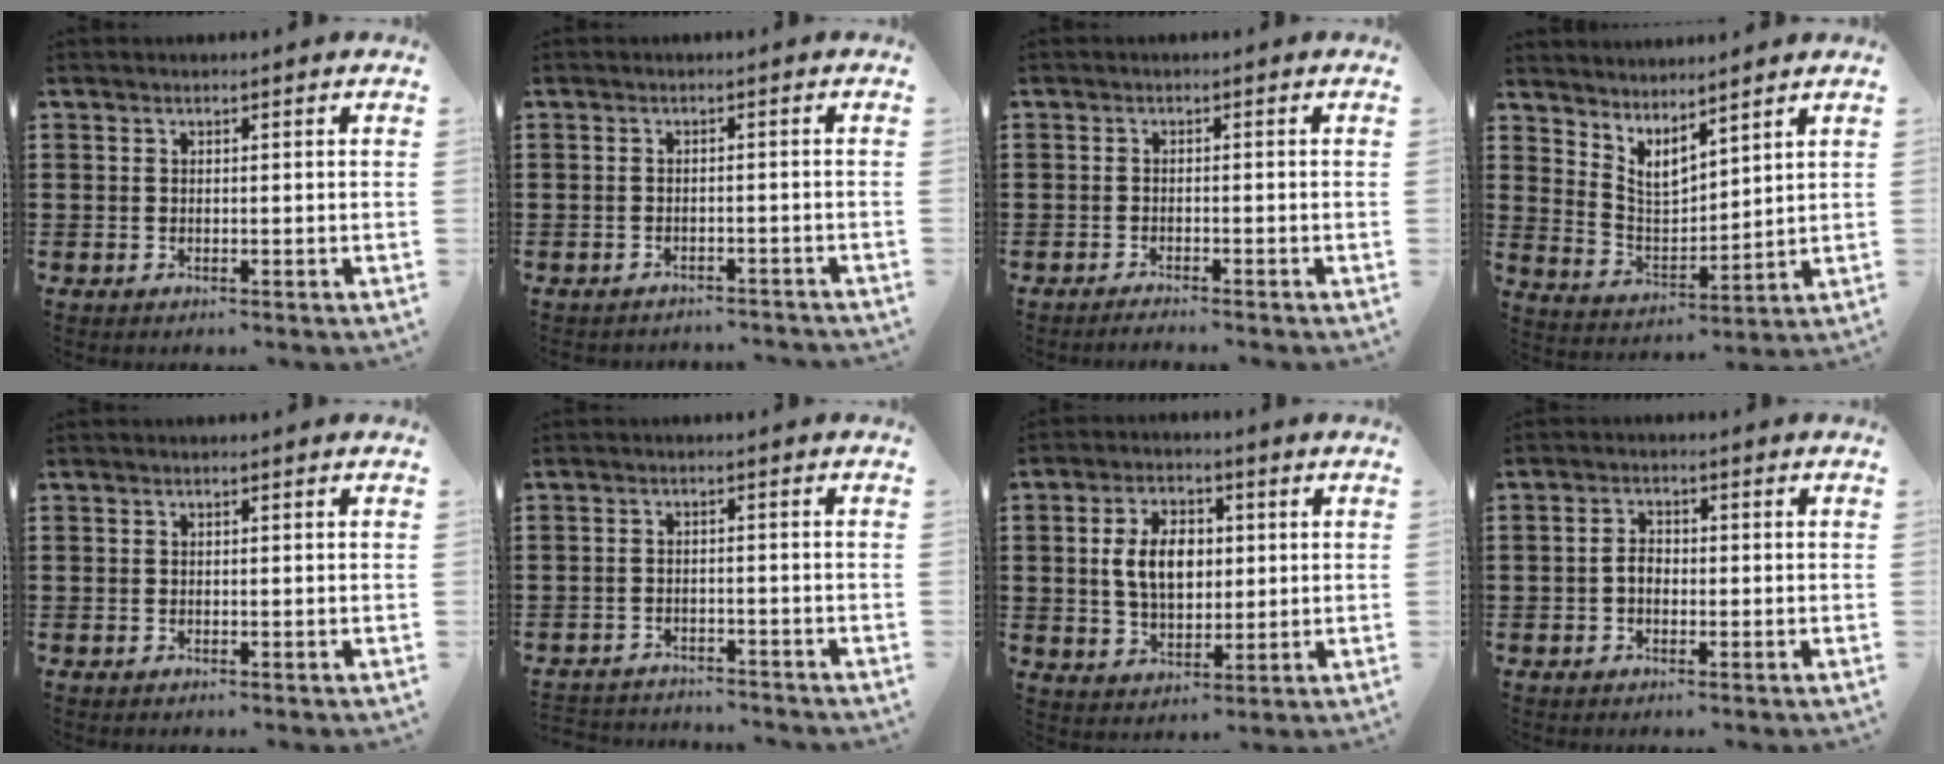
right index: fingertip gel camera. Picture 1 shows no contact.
{"total": 1.6, "force": [-1.6, 0.2, 0.1], "torque": [-0.008, 0.000, -0.034]}
{"total": 1.2, "force": [-1.2, -0.2, 0.1], "torque": [-0.003, 0.001, -0.023]}
{"total": 4.6, "force": [4.1, 1.4, 1.4], "torque": [-0.045, -0.021, 0.076]}
{"total": 0.0}
{"total": 2.6, "force": [-2.6, 0.3, -0.1], "torque": [-0.006, -0.002, -0.057]}
{"total": 7.5, "force": [0.9, 4.8, 5.7], "torque": [-0.127, 0.011, 0.008]}
{"total": 2.4, "force": [-0.6, 1.6, 1.7], "torque": [-0.041, 0.001, -0.014]}